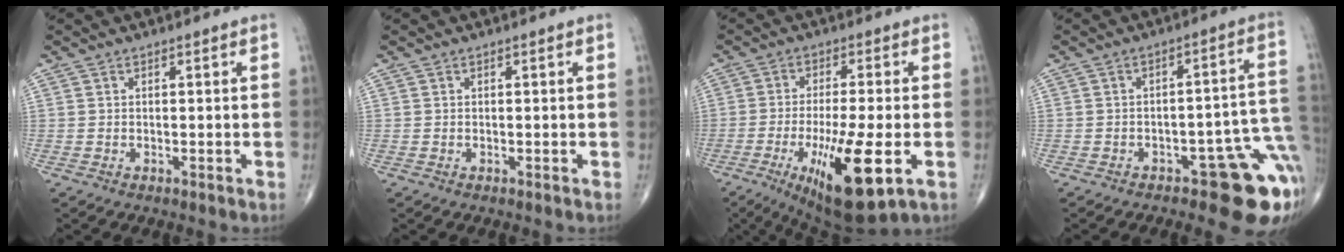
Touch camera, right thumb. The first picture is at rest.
{"total": 0.0}
{"total": 16.2, "force": [-5.3, 3.9, 14.8], "torque": [-0.257, -0.014, -0.075]}
{"total": 13.2, "force": [-6.0, 4.9, 10.7], "torque": [-0.062, 0.048, -0.068]}